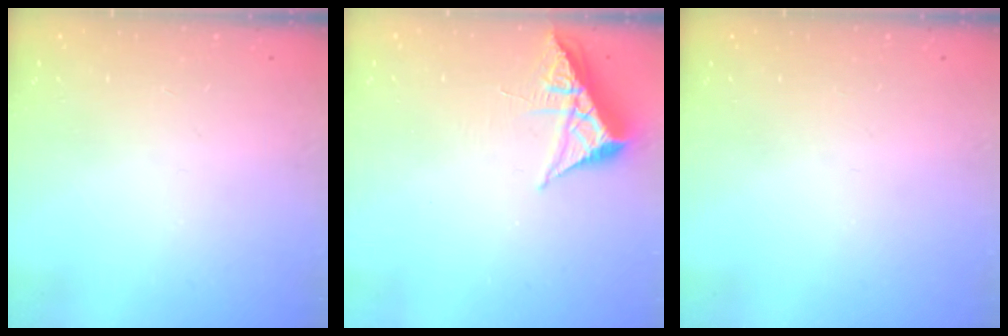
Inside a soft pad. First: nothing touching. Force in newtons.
{"total": 6.1, "press": 6.0, "slide": 0.7}
{"total": 0.0}